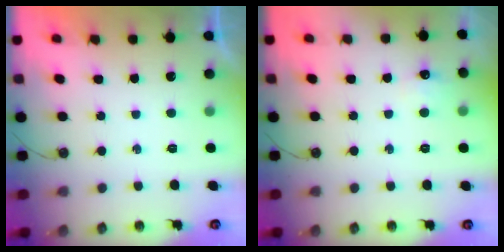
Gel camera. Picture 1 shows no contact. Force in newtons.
{"total": 5.2, "press": 5.2, "slide": 0.7}